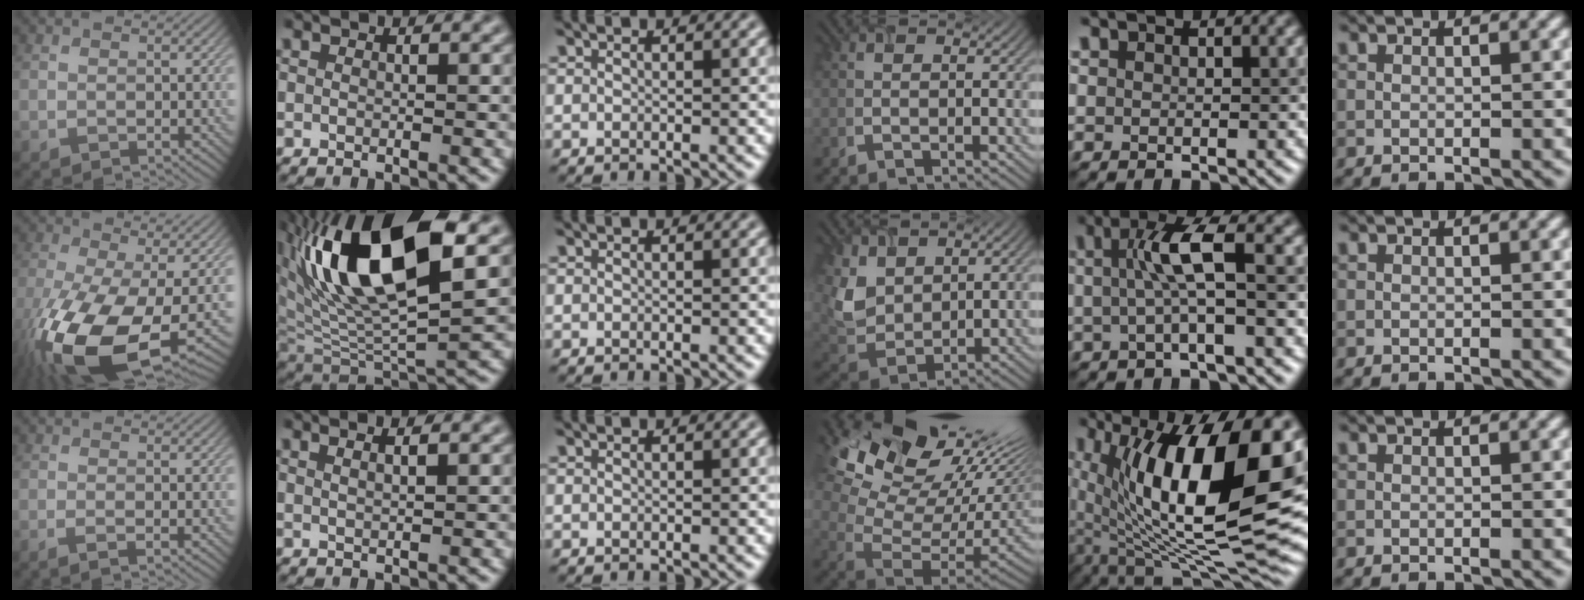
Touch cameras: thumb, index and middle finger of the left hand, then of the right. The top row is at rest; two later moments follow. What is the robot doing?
{"motion": "extract", "object": "airpods case & airpods"}